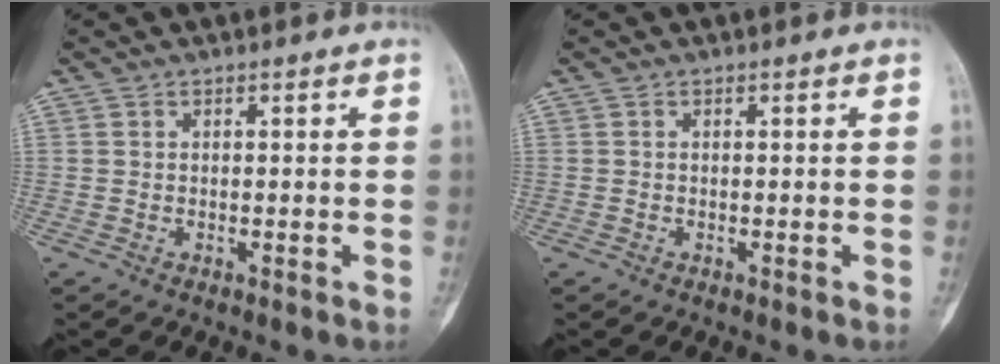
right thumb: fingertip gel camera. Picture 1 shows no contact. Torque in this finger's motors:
{"motor_torque": [2.42, 2.59, 2.42, -0.36, 0.15]}